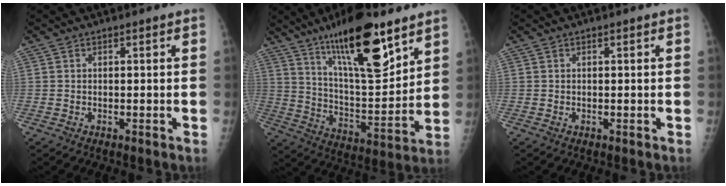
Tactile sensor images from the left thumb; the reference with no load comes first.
{"total": 20.2, "force": [12.6, 5.8, 14.7], "torque": [-0.212, -0.072, 0.218]}
{"total": 0.0}